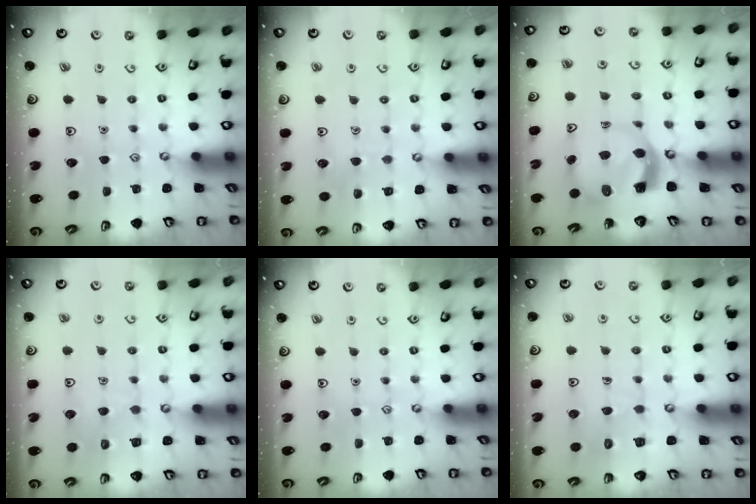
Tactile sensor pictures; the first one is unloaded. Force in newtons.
{"total": 4.7, "press": 4.7, "slide": 0.4}
{"total": 5.8, "press": 5.7, "slide": 0.7}
{"total": 5.2, "press": 5.2, "slide": 0.5}
{"total": 0.0}
{"total": 5.3, "press": 5.3, "slide": 0.5}